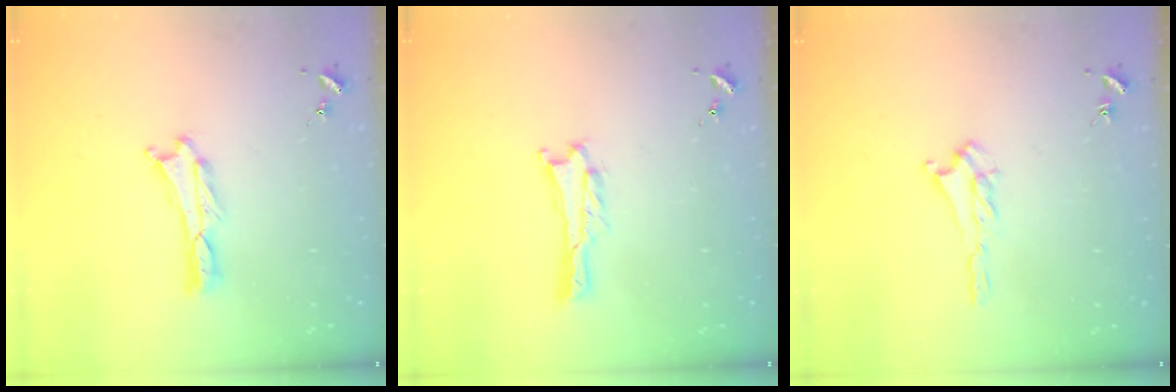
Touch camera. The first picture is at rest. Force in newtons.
{"total": 0.9, "press": 0.9, "slide": 0.1}
{"total": 2.0, "press": 2.0, "slide": 0.5}